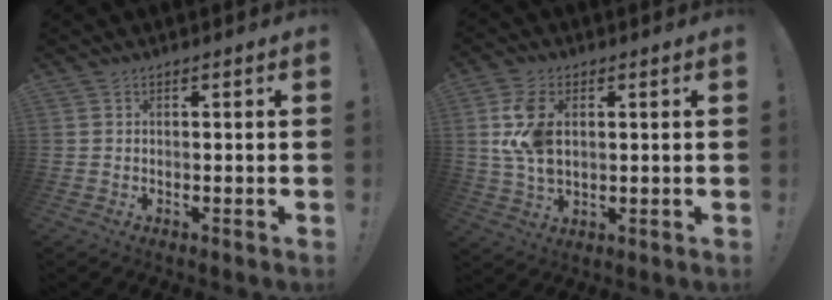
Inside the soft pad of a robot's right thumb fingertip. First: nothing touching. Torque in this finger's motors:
{"motor_torque": [1.60, 1.94, 0.35, 0.13, 0.27]}